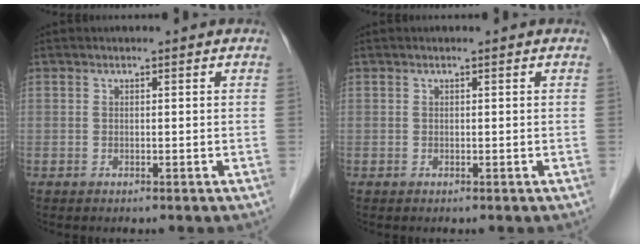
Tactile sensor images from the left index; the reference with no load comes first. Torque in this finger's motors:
{"motor_torque": [0.16, -0.07, 0.01, -0.01]}